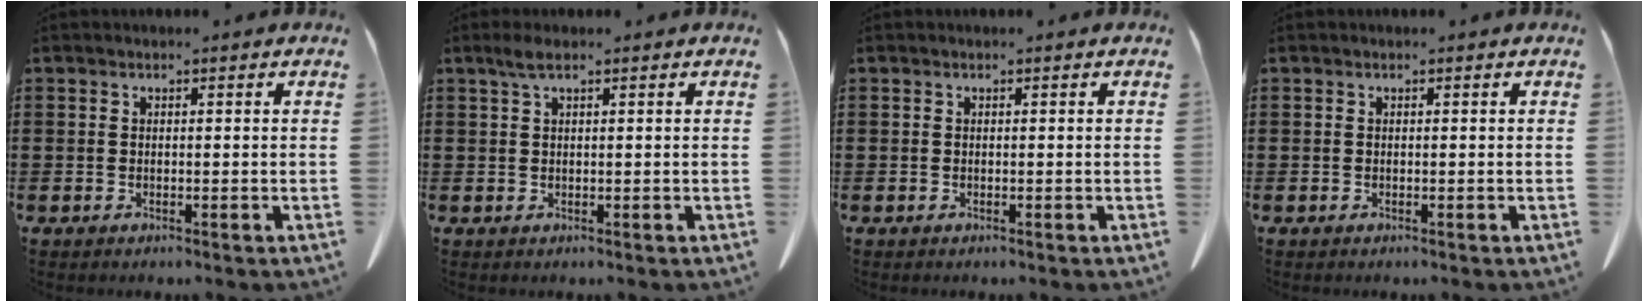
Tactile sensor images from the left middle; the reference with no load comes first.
{"total": 1.9, "force": [1.0, 0.4, 1.6], "torque": [-0.033, 0.004, 0.018]}
{"total": 0.0}
{"total": 0.0}